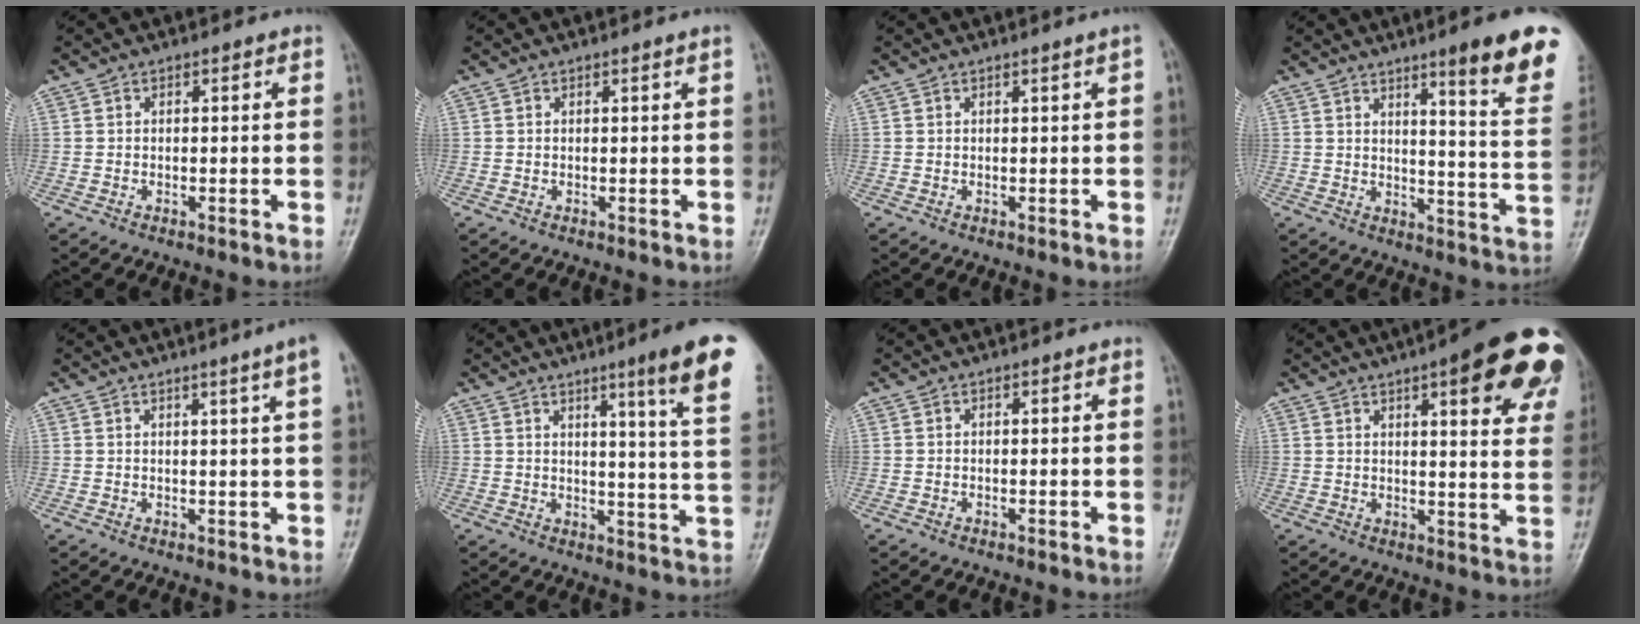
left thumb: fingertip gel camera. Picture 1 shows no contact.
{"total": 0.6, "force": [0.2, -0.2, 0.5], "torque": [-0.015, -0.003, 0.005]}
{"total": 0.9, "force": [0.3, -0.1, 0.8], "torque": [-0.011, 0.002, 0.002]}
{"total": 15.7, "force": [9.8, 1.3, 12.2], "torque": [-0.132, -0.060, 0.123]}
{"total": 4.8, "force": [2.7, -1.0, 3.8], "torque": [-0.053, -0.009, 0.034]}
{"total": 14.2, "force": [7.9, 0.1, 11.8], "torque": [-0.149, -0.046, 0.093]}
{"total": 0.0}
{"total": 20.6, "force": [10.9, 5.5, 16.6], "torque": [-0.179, -0.026, 0.124]}